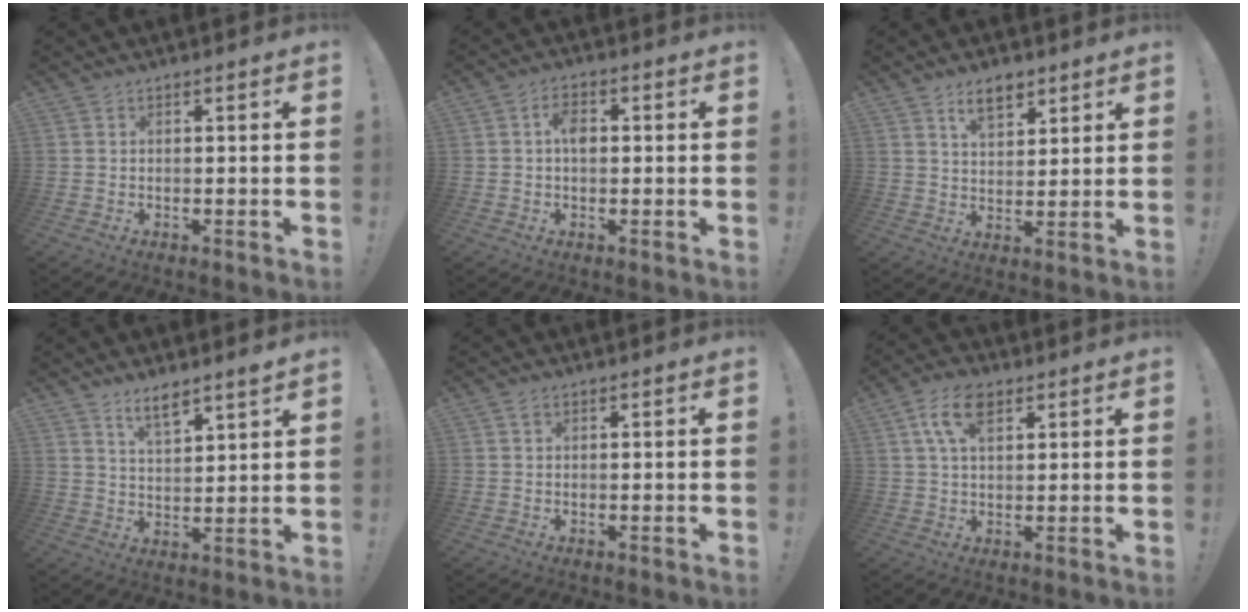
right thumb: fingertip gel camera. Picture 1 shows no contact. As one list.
[{"total": 4.6, "force": [0.3, 2.9, 3.6], "torque": [-0.053, 0.005, 0.002]}, {"total": 7.4, "force": [4.8, 4.1, 3.8], "torque": [-0.059, -0.017, 0.087]}, {"total": 6.3, "force": [5.4, 1.2, 3.1], "torque": [-0.050, -0.037, 0.093]}, {"total": 0.9, "force": [0.5, 0.6, 0.4], "torque": [-0.004, 0.001, 0.008]}, {"total": 9.1, "force": [4.0, 5.0, 6.5], "torque": [-0.119, 0.006, 0.076]}]